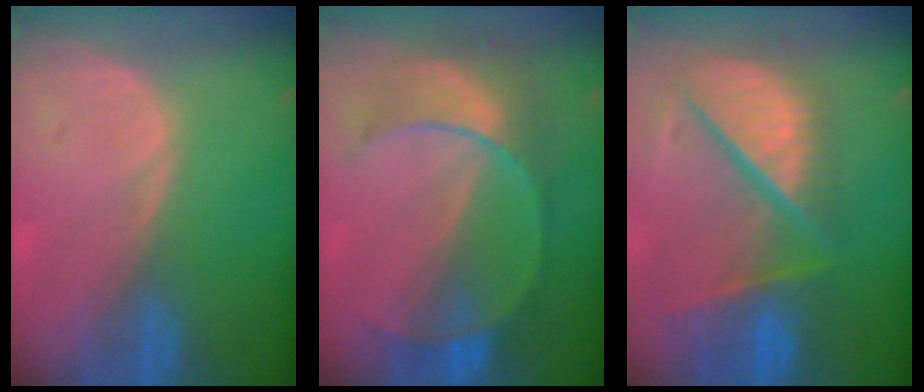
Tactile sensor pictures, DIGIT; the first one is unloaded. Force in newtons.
{"total": 7.7, "press": 7.7, "slide": 0.7}
{"total": 11.7, "press": 10.0, "slide": 6.1}